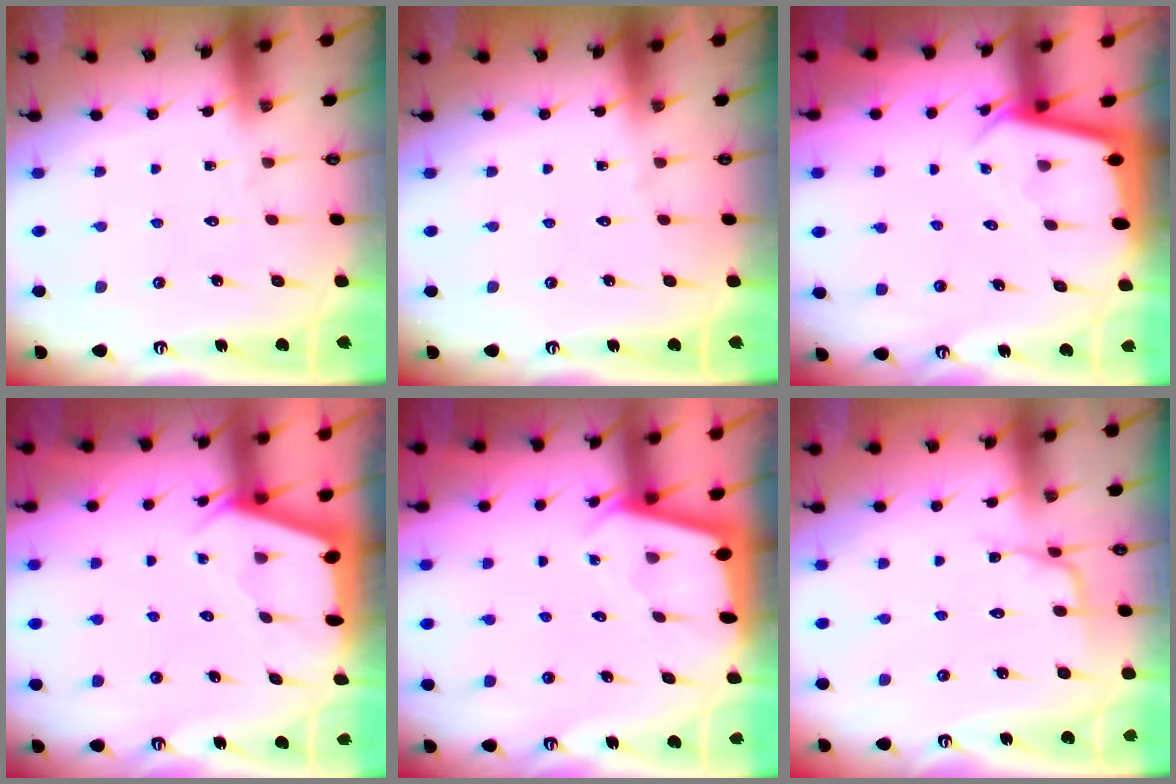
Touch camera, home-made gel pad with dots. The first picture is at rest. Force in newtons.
{"total": 0.0}
{"total": 2.3, "press": 2.3, "slide": 0.1}
{"total": 2.3, "press": 2.3, "slide": 0.3}
{"total": 2.2, "press": 2.2, "slide": 0.1}
{"total": 2.8, "press": 2.8, "slide": 0.4}